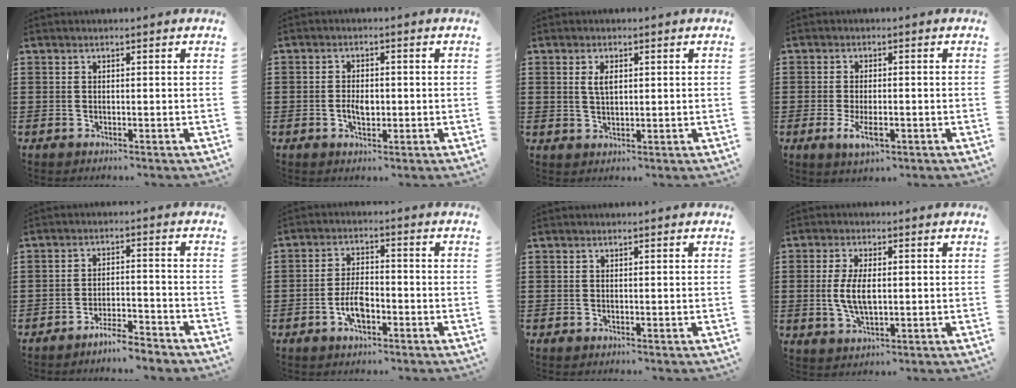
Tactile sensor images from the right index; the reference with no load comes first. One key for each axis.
{"total": 2.8, "fx": -0.5, "fy": 1.5, "fz": 2.3, "tx": -0.035, "ty": -0.002, "tz": -0.009}
{"total": 2.6, "fx": 0.8, "fy": 1.1, "fz": 2.1, "tx": -0.045, "ty": 0.006, "tz": 0.013}
{"total": 3.9, "fx": -1.4, "fy": 1.7, "fz": 3.2, "tx": -0.069, "ty": -0.003, "tz": -0.028}
{"total": 4.1, "fx": -4.0, "fy": 0.0, "fz": 0.9, "tx": -0.017, "ty": 0.005, "tz": -0.079}
{"total": 5.1, "fx": -2.1, "fy": 2.2, "fz": 4.1, "tx": -0.097, "ty": -0.003, "tz": -0.043}
{"total": 0.0}
{"total": 5.6, "fx": 0.0, "fy": 2.4, "fz": 5.0, "tx": -0.110, "ty": 0.001, "tz": -0.005}